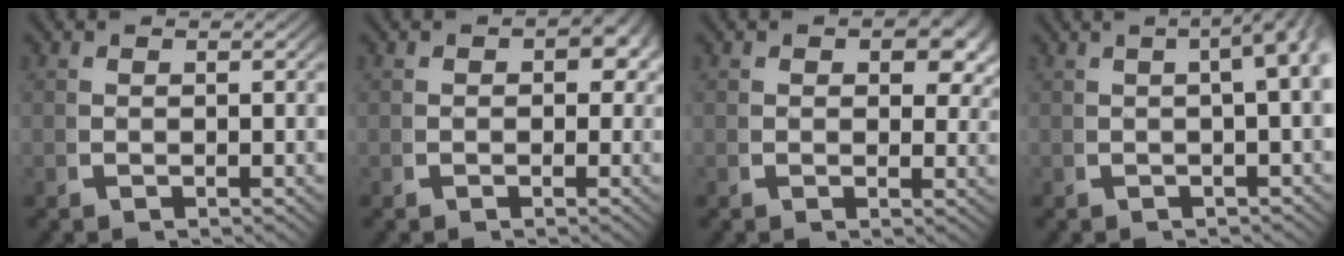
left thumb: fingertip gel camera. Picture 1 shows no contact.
{"total": 2.1, "force": [0.0, 1.5, 1.4], "torque": [-0.016, -0.003, -0.004]}
{"total": 2.7, "force": [1.0, 1.5, 2.0], "torque": [-0.019, -0.008, 0.011]}
{"total": 7.8, "force": [2.3, 3.9, 6.4], "torque": [-0.061, 0.037, 0.014]}